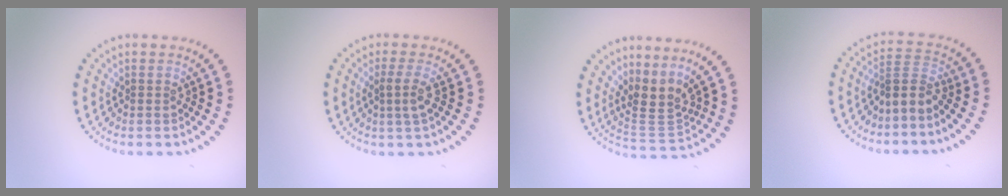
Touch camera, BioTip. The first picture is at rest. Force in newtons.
{"total": 1.8, "press": 1.3, "slide": 1.3}
{"total": 3.4, "press": 2.4, "slide": 2.4}
{"total": 2.7, "press": 1.9, "slide": 1.9}